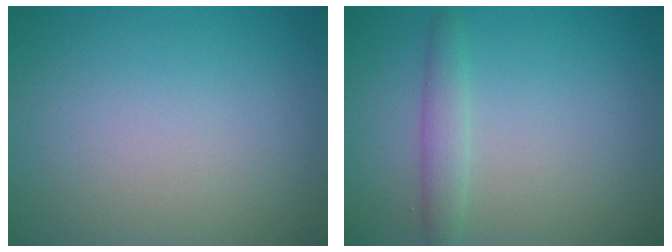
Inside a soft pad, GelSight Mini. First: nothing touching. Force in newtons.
{"total": 1.9, "press": 1.8, "slide": 0.1}